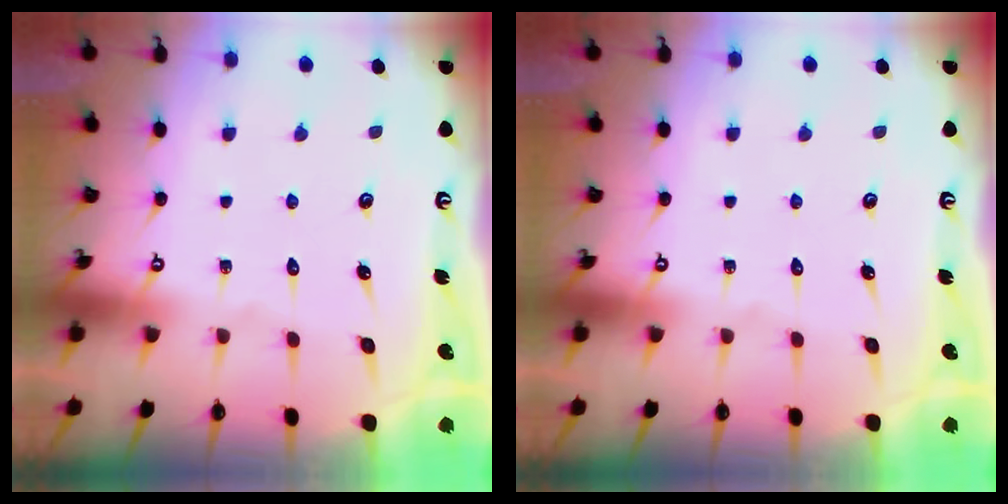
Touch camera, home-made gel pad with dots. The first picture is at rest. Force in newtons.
{"total": 0.0}